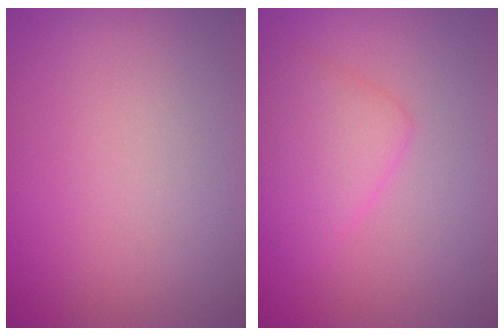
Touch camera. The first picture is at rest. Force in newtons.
{"total": 1.9, "press": 1.9, "slide": 0.1}